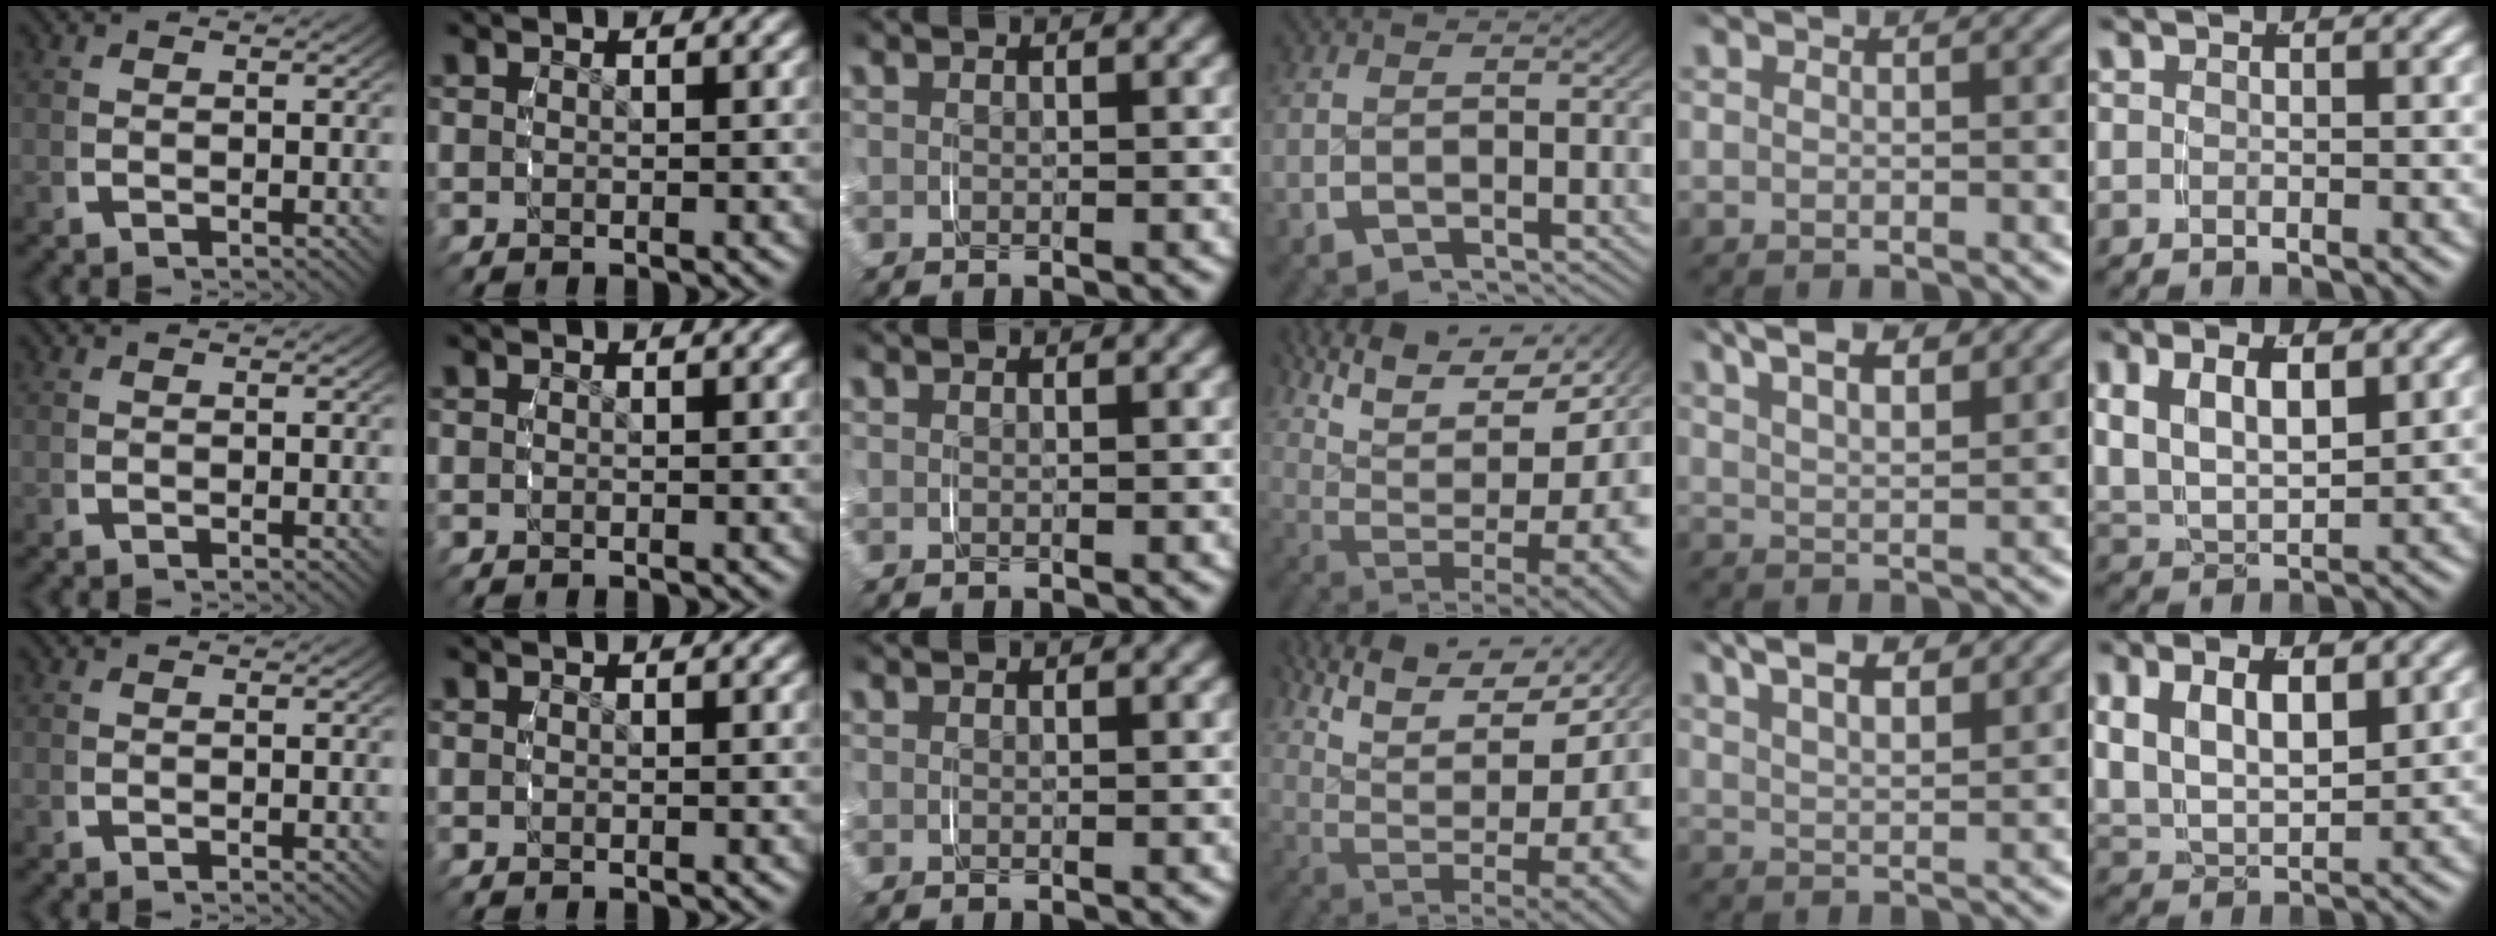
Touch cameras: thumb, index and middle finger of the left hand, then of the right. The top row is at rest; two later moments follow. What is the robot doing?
{"motion": "grasp_and_lifting", "object": "shirt"}